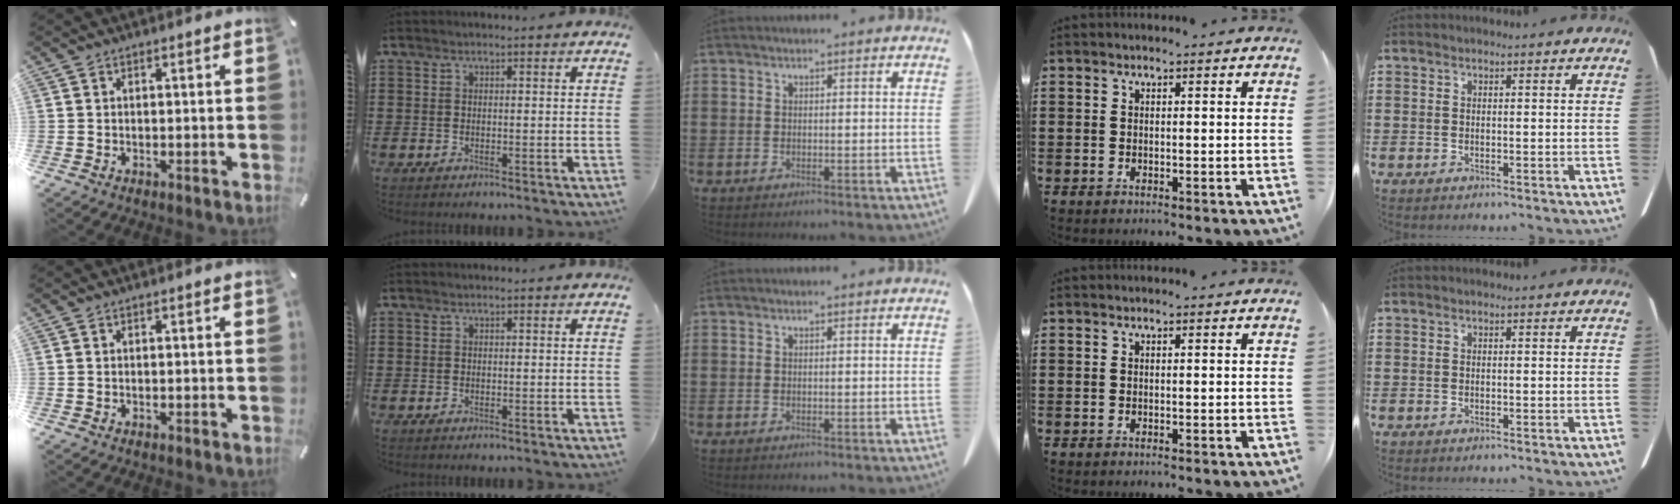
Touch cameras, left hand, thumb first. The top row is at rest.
{}